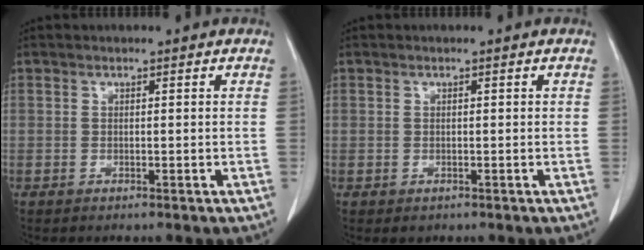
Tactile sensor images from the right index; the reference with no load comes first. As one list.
[{"total": 0.9, "force": [-0.3, 0.8, 0.1], "torque": [-0.003, 0.004, 0.001]}]